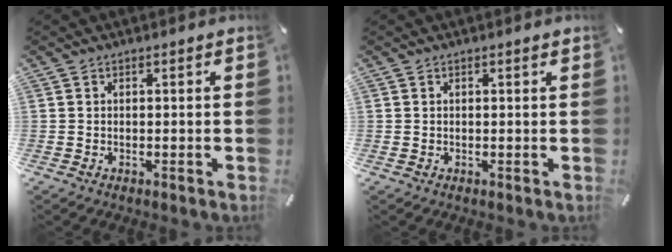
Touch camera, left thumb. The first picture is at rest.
{"total": 0.8, "force": [0.3, 0.2, 0.7], "torque": [-0.013, 0.002, 0.005]}